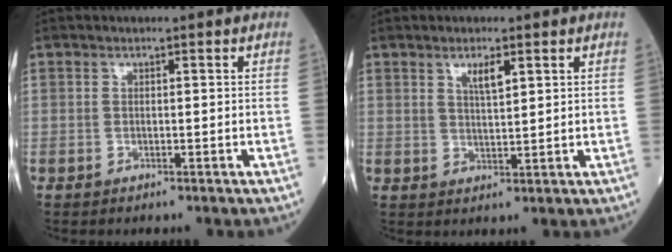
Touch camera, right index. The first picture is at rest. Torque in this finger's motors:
{"motor_torque": [0.06, 0.04, 0.05, 0.02]}